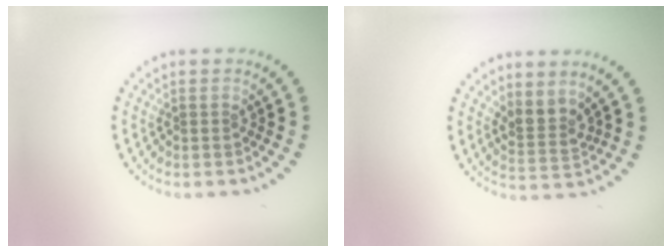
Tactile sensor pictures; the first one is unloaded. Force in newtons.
{"total": 2.4, "press": 1.8, "slide": 1.6}